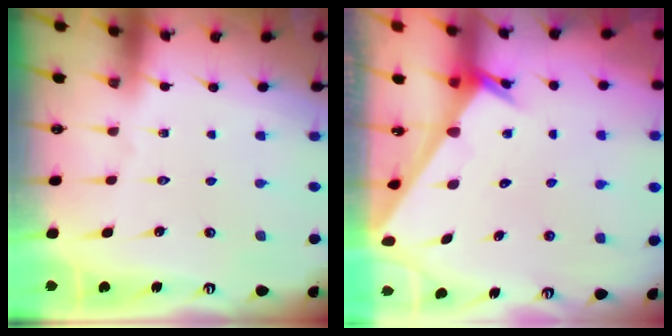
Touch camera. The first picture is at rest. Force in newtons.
{"total": 2.0, "press": 2.0, "slide": 0.1}